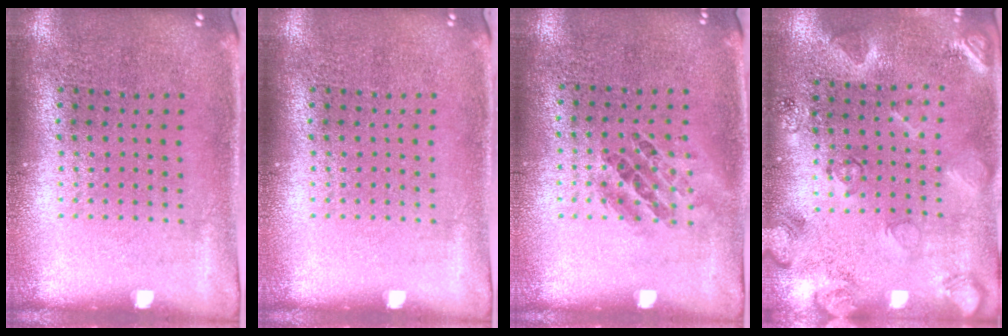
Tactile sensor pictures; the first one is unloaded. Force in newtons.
{"total": 0.0}
{"total": 0.9, "press": 0.6, "slide": 0.6}
{"total": 2.1, "press": 2.1, "slide": 0.5}